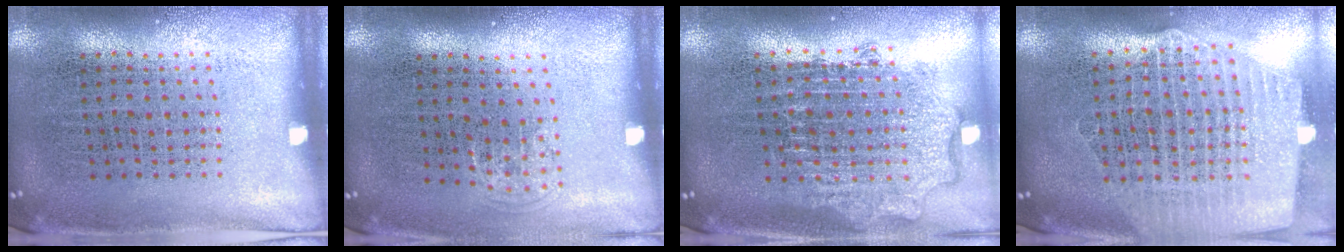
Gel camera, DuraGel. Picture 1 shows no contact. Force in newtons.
{"total": 0.7, "press": 0.5, "slide": 0.4}
{"total": 1.9, "press": 1.5, "slide": 1.2}
{"total": 2.6, "press": 2.2, "slide": 1.3}